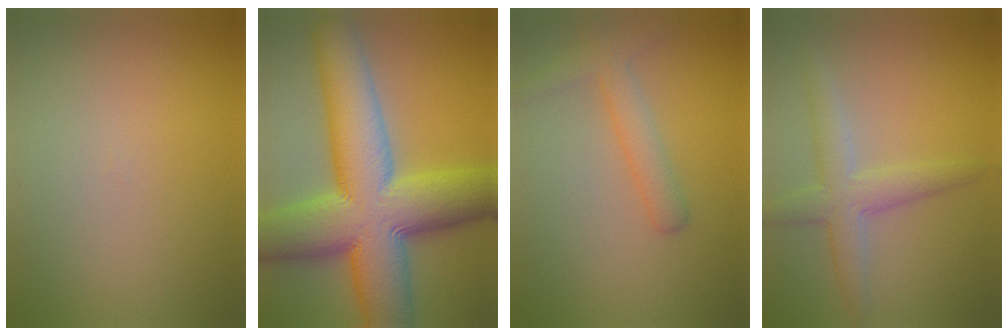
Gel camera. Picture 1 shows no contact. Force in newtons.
{"total": 15.9, "press": 15.9, "slide": 0.6}
{"total": 2.9, "press": 2.9, "slide": 0.2}
{"total": 3.6, "press": 3.6, "slide": 0.1}